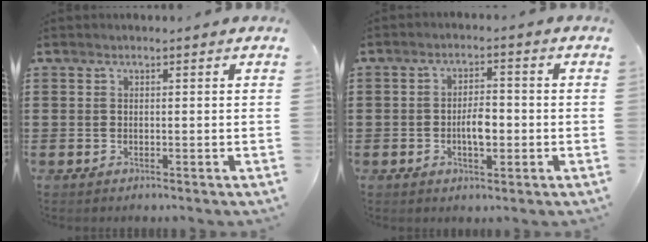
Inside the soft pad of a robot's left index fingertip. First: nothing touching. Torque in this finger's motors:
{"motor_torque": [0.28, 0.23, 0.18, 0.09]}